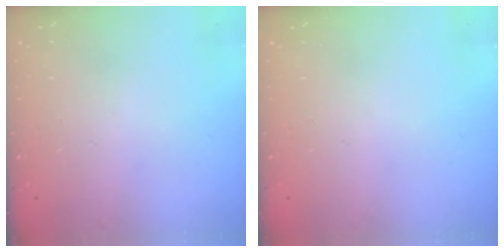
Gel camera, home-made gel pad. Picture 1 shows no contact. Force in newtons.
{"total": 0.0}